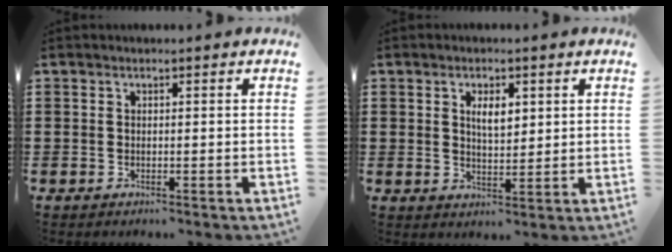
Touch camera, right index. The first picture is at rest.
{"total": 3.5, "force": [1.4, 1.4, 2.8], "torque": [-0.053, 0.002, 0.022]}